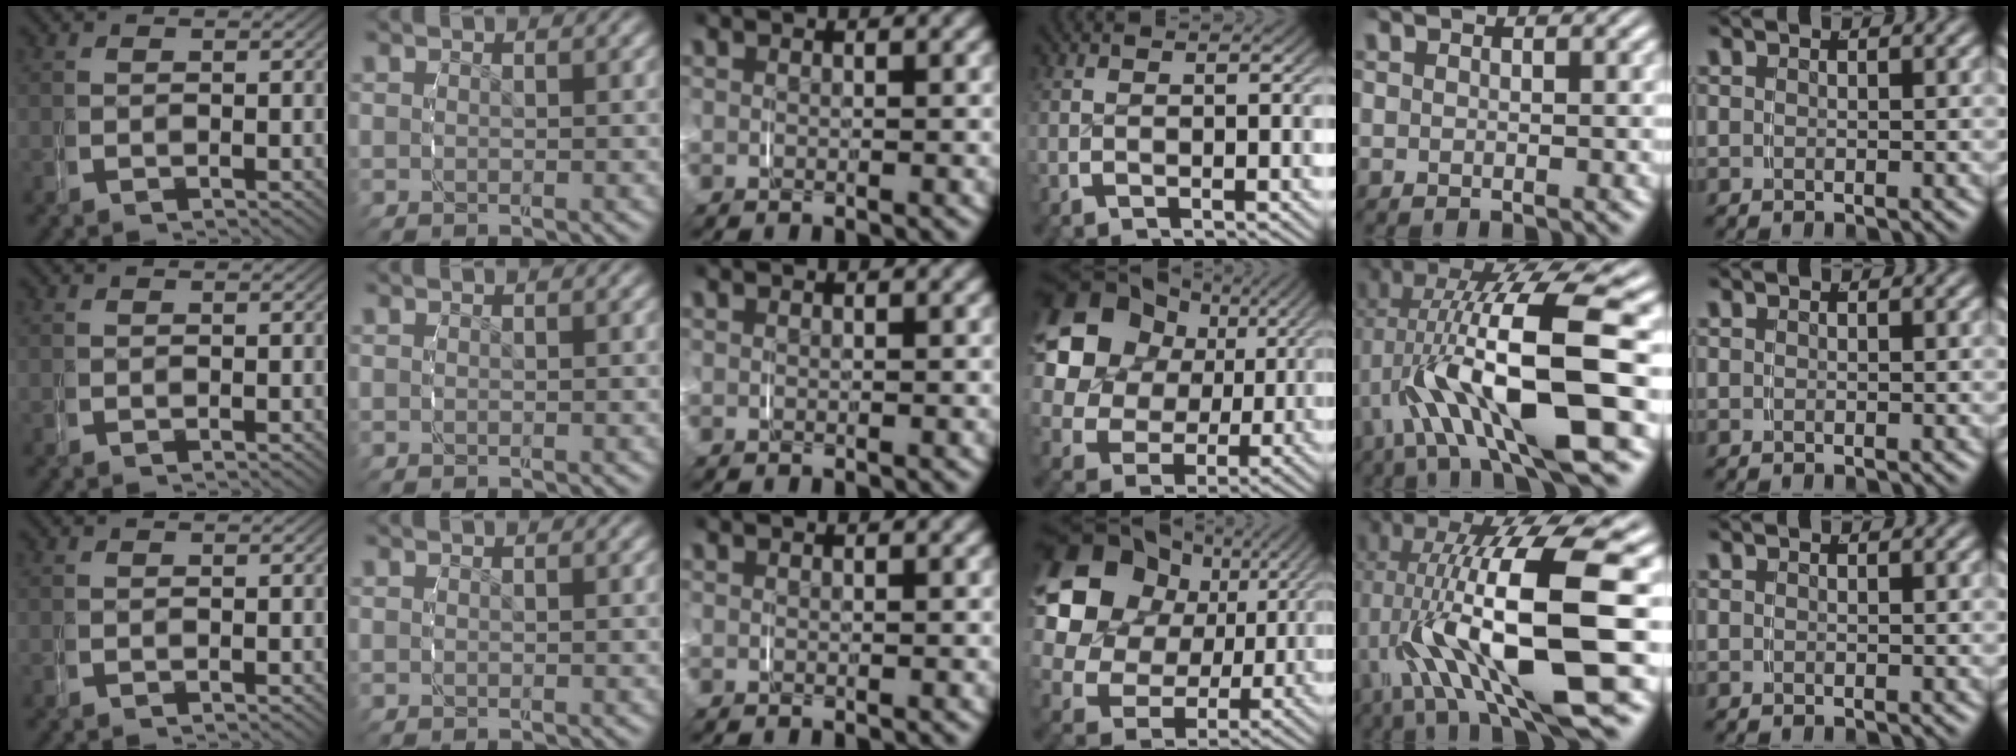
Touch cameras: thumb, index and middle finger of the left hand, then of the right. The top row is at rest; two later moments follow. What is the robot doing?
{"motion": "grasp_and_lifting", "object": "key"}